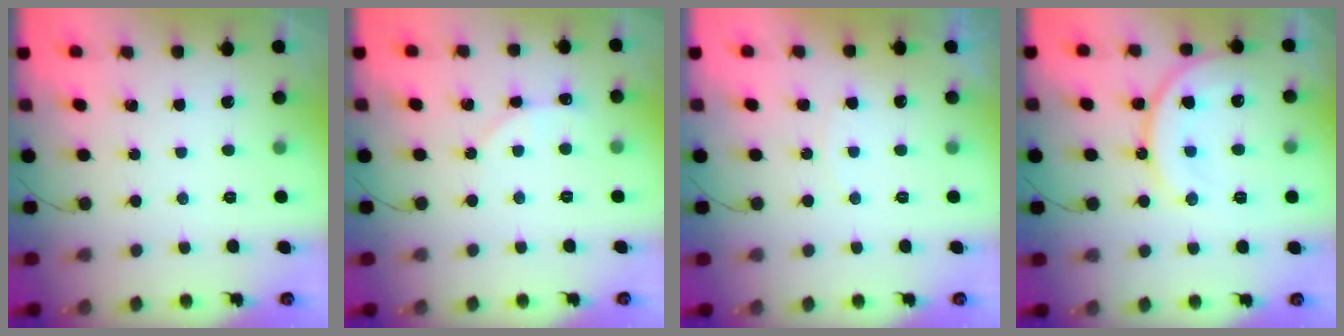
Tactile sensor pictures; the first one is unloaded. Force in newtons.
{"total": 3.9, "press": 3.8, "slide": 0.5}
{"total": 4.2, "press": 3.9, "slide": 1.6}
{"total": 15.4, "press": 15.2, "slide": 1.8}